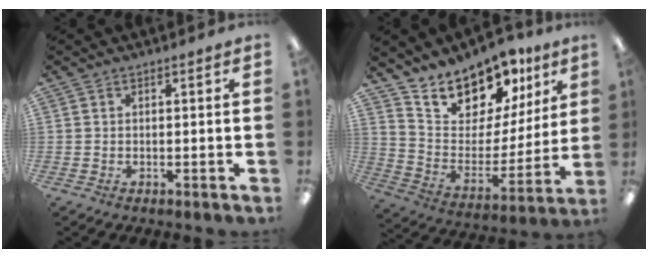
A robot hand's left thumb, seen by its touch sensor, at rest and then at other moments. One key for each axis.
{"total": 14.1, "fx": 13.0, "fy": 5.5, "fz": 1.0, "tx": -0.042, "ty": -0.124, "tz": 0.235}